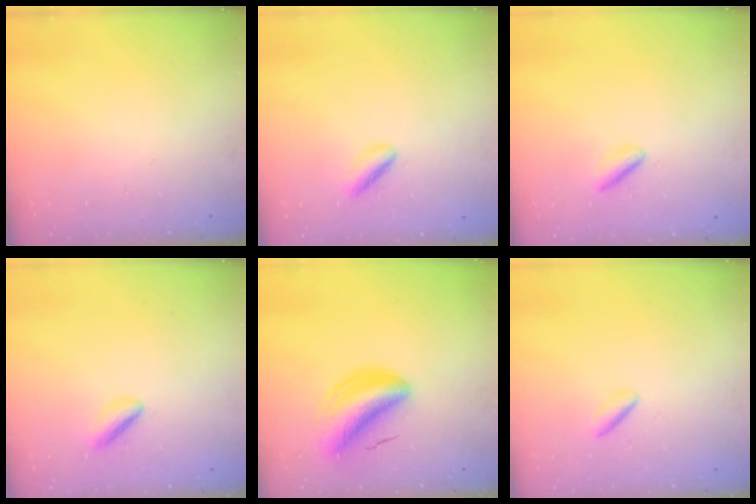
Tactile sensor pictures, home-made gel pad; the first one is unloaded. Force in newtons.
{"total": 3.3, "press": 3.1, "slide": 1.2}
{"total": 2.8, "press": 2.6, "slide": 1.0}
{"total": 2.7, "press": 2.7, "slide": 0.6}
{"total": 8.2, "press": 7.8, "slide": 2.5}
{"total": 1.3, "press": 1.0, "slide": 0.8}